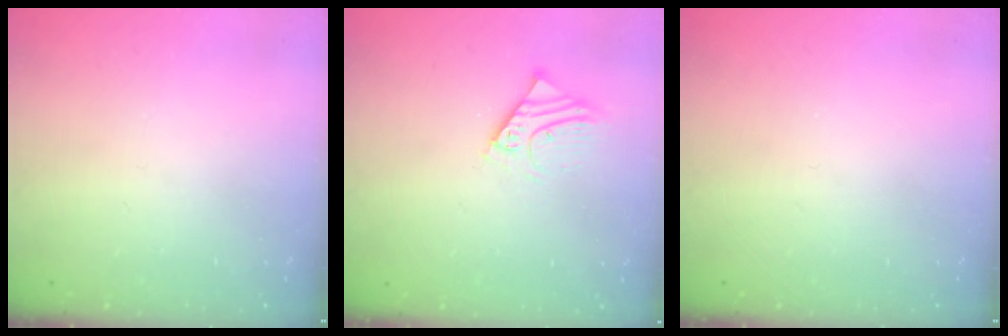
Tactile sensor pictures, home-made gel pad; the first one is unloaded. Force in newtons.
{"total": 4.4, "press": 4.3, "slide": 0.4}
{"total": 0.0}